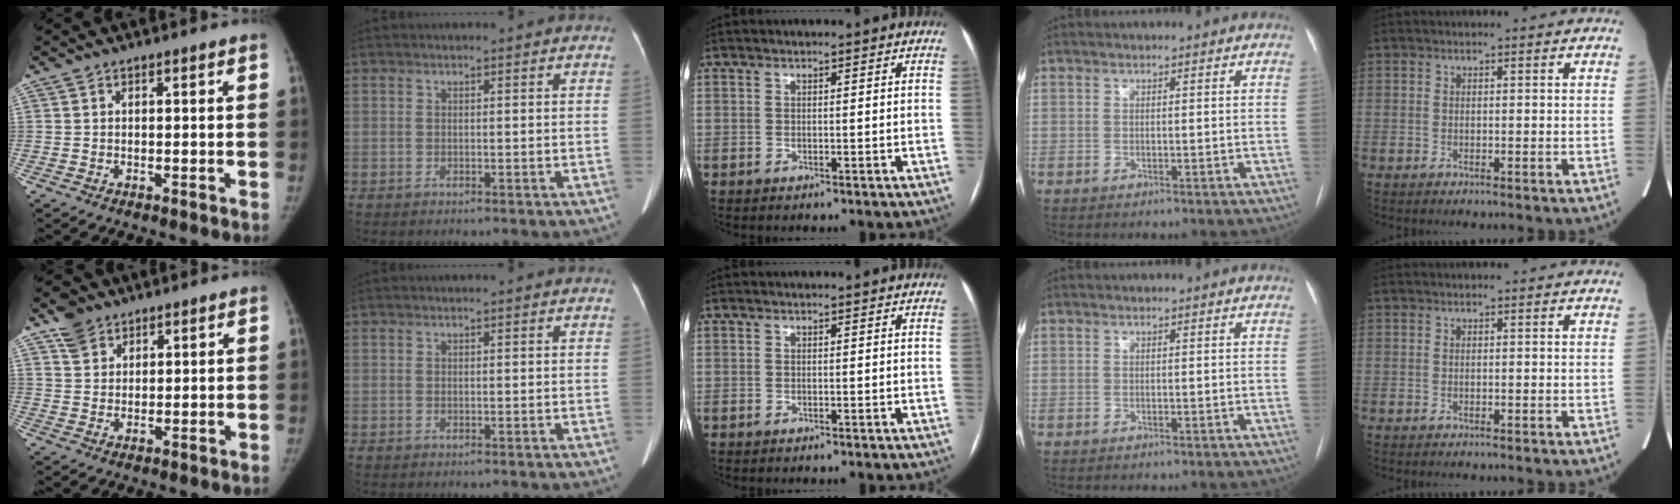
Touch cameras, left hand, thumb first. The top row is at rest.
{"thumb": {"total": 5.1, "force": [3.7, 3.3, 1.4], "torque": [-0.008, -0.016, 0.071]}}